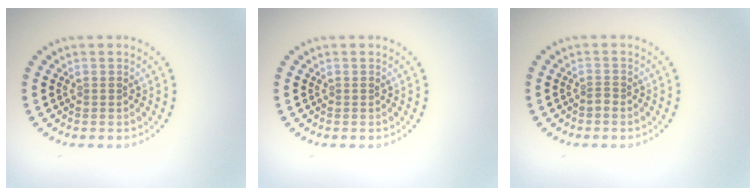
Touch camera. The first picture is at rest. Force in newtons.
{"total": 0.0}
{"total": 0.7, "press": 0.4, "slide": 0.6}